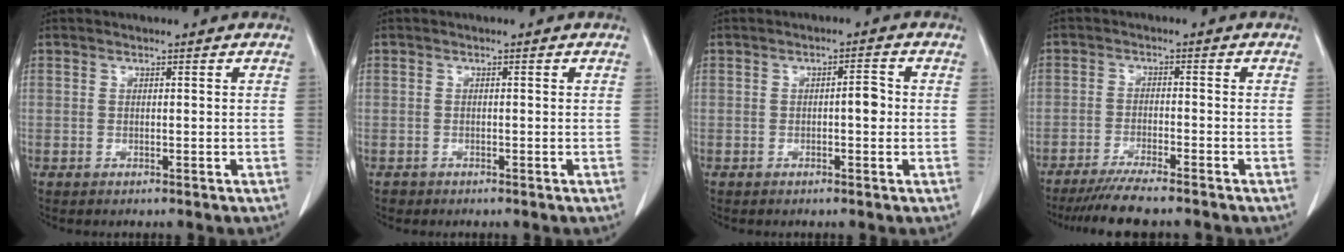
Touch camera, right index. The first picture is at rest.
{"total": 0.8, "force": [-0.6, 0.6, -0.1], "torque": [-0.004, 0.003, -0.013]}
{"total": 2.5, "force": [-0.2, 0.7, 2.3], "torque": [-0.030, 0.005, -0.005]}
{"total": 7.7, "force": [-6.6, 0.1, 4.0], "torque": [-0.058, -0.020, -0.110]}